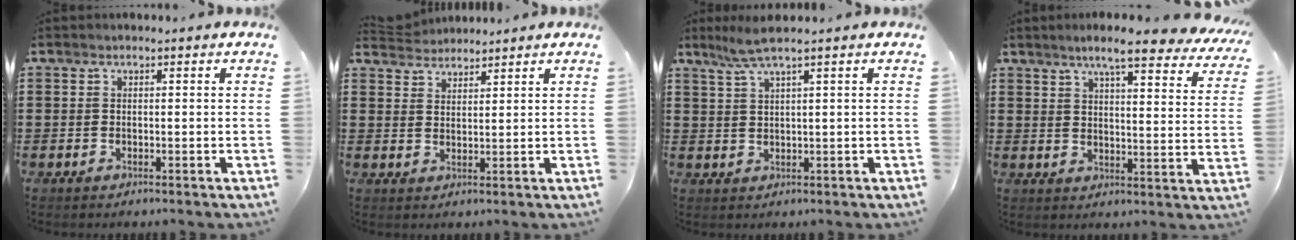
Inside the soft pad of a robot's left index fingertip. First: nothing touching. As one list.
[{"total": 3.7, "force": [3.6, 0.7, 0.2], "torque": [-0.017, -0.007, 0.069]}, {"total": 3.6, "force": [2.3, -0.3, 2.8], "torque": [-0.059, 0.001, 0.042]}, {"total": 8.0, "force": [6.5, 0.4, 4.7], "torque": [-0.095, -0.025, 0.109]}]